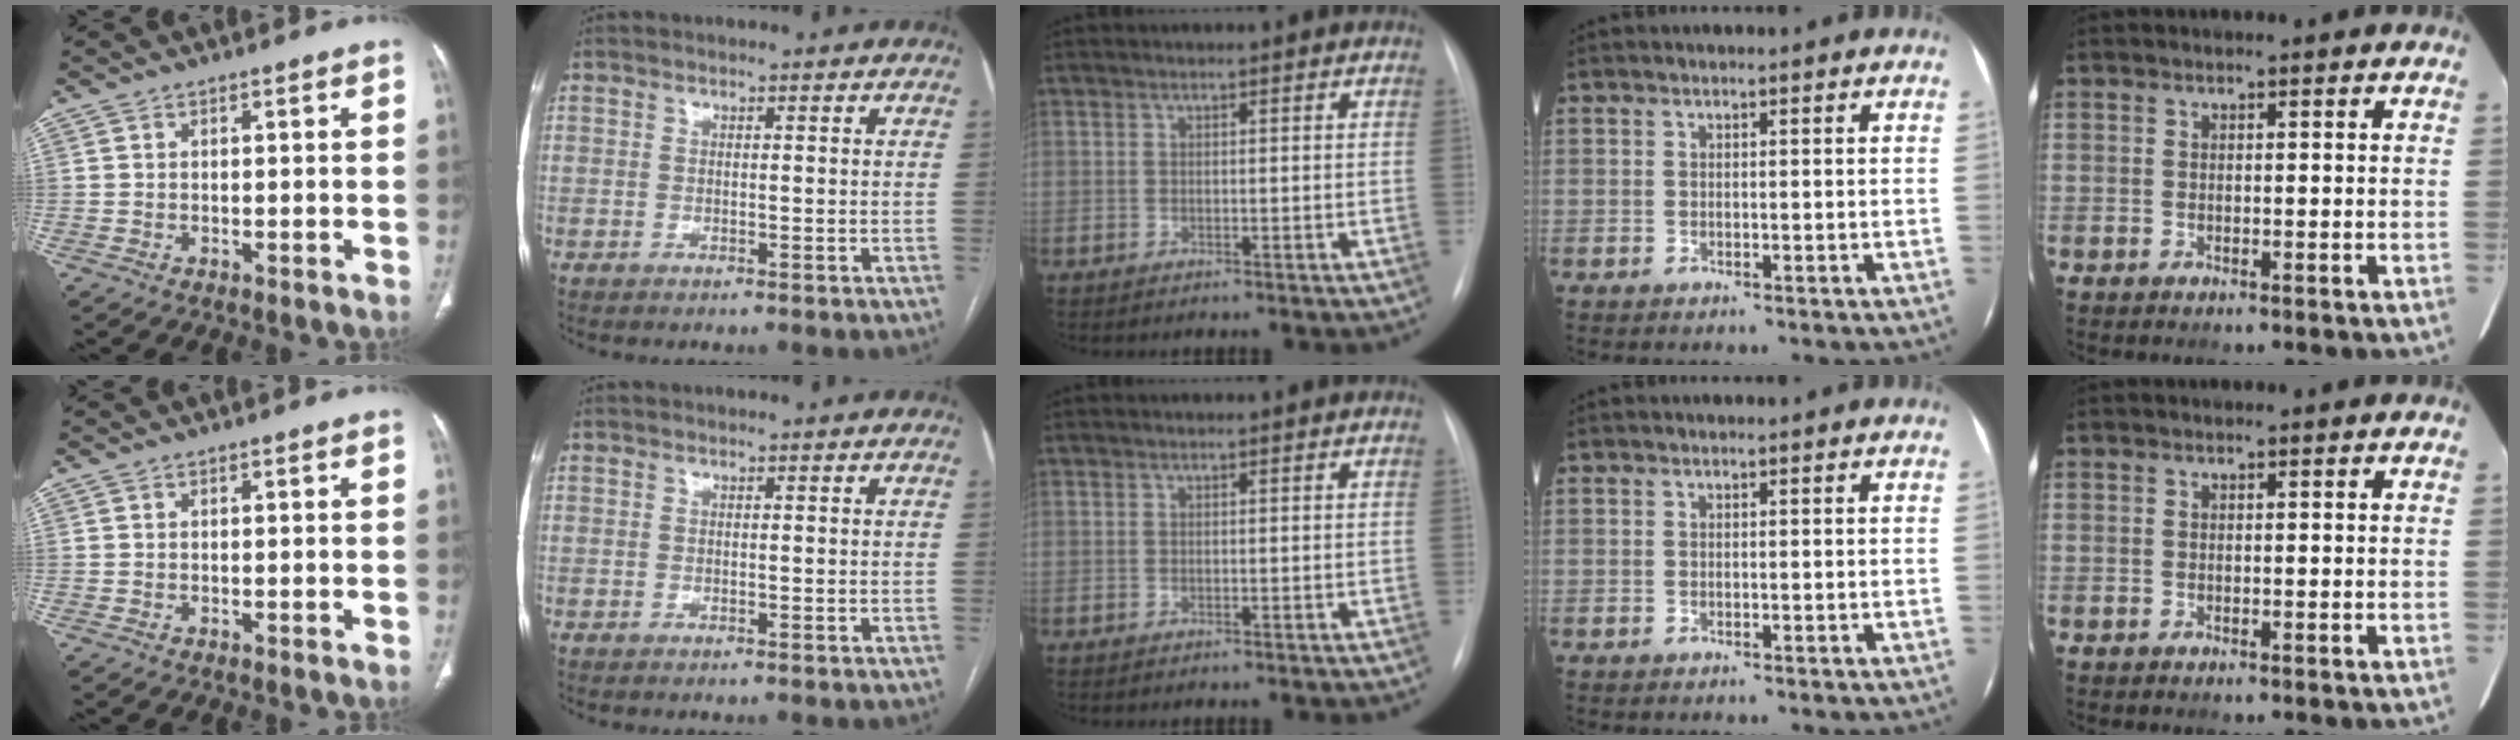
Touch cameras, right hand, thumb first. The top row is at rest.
{}